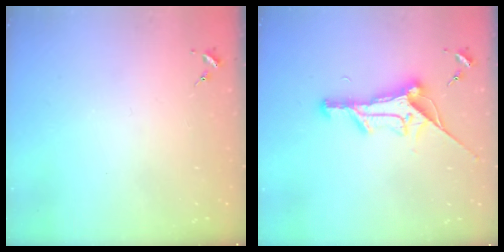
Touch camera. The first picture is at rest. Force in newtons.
{"total": 18.0, "press": 18.0, "slide": 0.5}